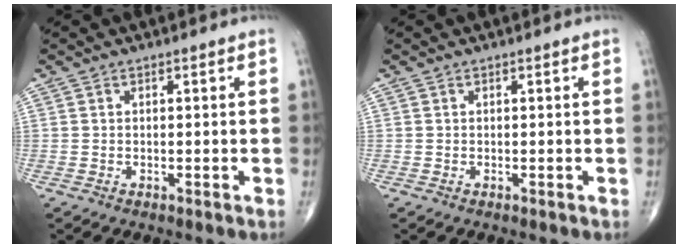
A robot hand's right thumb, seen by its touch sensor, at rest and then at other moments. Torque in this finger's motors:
{"motor_torque": [0.00, 0.00, -0.03, 0.03, 0.00]}